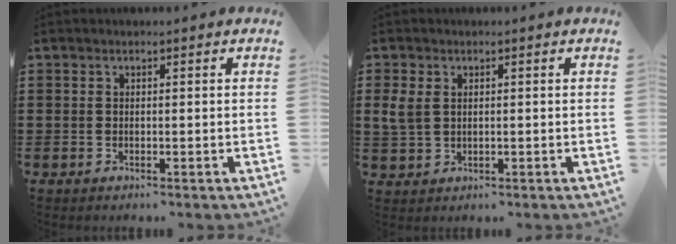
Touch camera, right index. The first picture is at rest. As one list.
[{"total": 2.9, "force": [0.9, 1.9, 2.0], "torque": [-0.052, 0.004, 0.013]}]